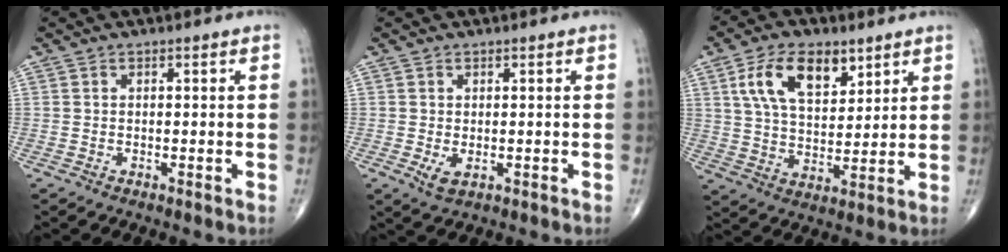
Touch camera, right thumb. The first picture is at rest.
{"total": 2.3, "force": [-0.3, 1.3, 1.9], "torque": [-0.029, -0.003, 0.002]}
{"total": 12.9, "force": [6.1, 7.0, 9.0], "torque": [-0.140, -0.020, 0.117]}